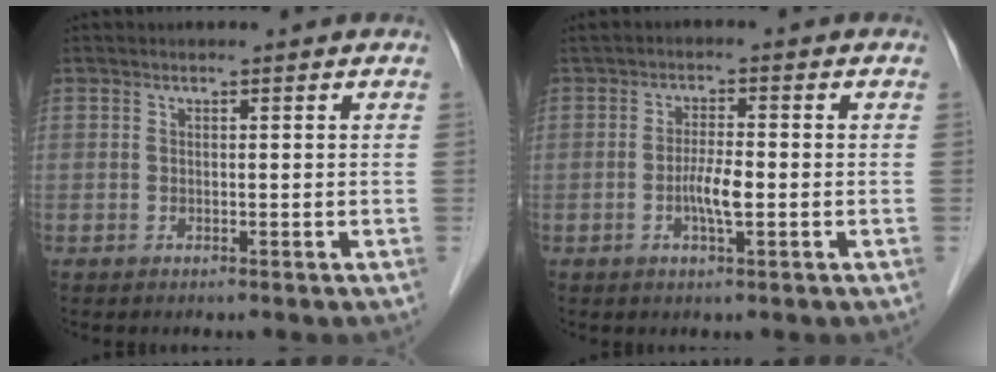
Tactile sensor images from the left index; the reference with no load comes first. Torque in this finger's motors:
{"motor_torque": [0.64, 0.53, 0.20, 0.03]}